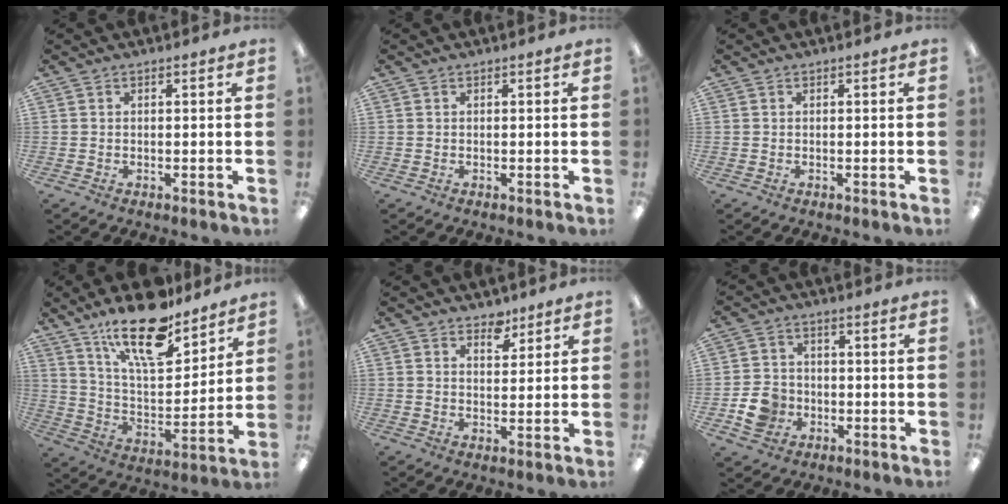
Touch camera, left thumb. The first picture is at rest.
{"total": 0.0}
{"total": 0.0}
{"total": 19.6, "force": [14.6, 6.8, 11.2], "torque": [-0.188, -0.088, 0.247]}
{"total": 4.5, "force": [3.6, 2.3, 1.5], "torque": [0.003, -0.025, 0.059]}
{"total": 7.4, "force": [-2.4, 6.2, 3.2], "torque": [-0.072, 0.012, -0.043]}